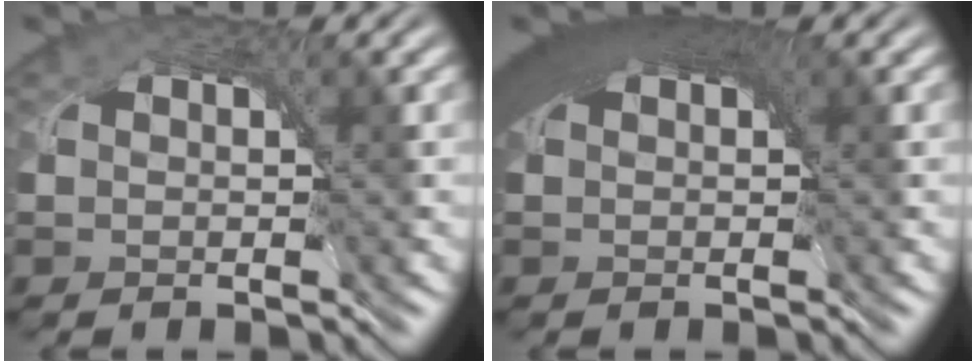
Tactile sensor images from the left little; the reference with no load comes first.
{"total": 7.3, "force": [3.0, 3.4, 5.6], "torque": [-0.087, 0.019, 0.033]}